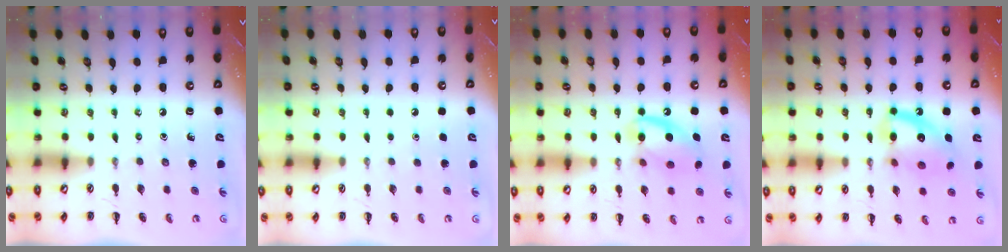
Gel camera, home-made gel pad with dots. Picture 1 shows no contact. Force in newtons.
{"total": 1.7, "press": 1.7, "slide": 0.1}
{"total": 13.8, "press": 13.7, "slide": 1.7}
{"total": 13.7, "press": 13.6, "slide": 1.5}